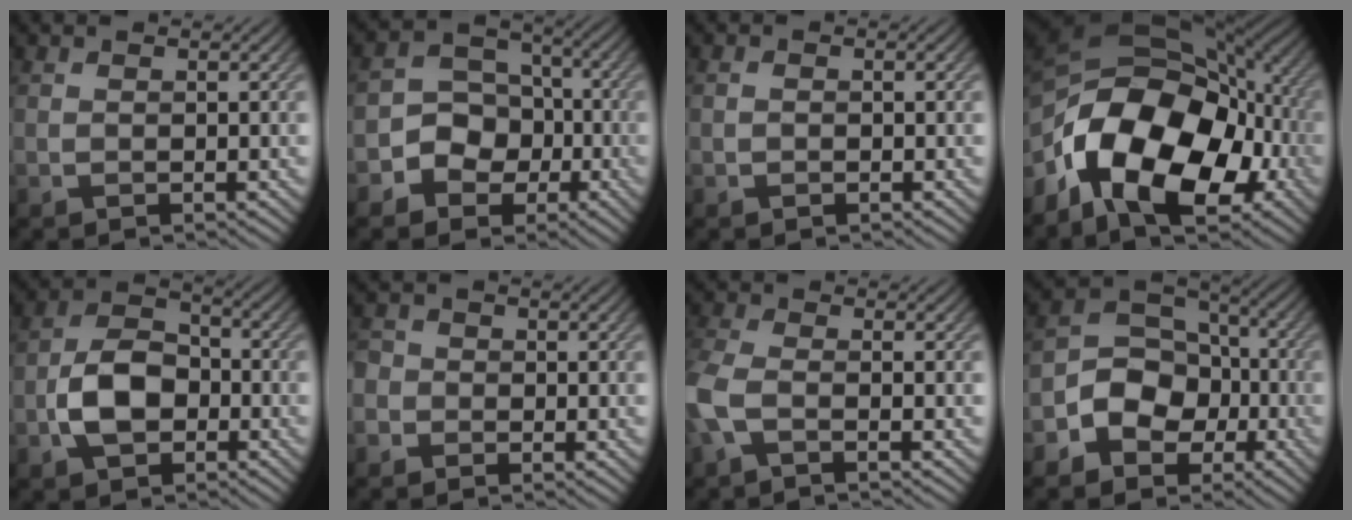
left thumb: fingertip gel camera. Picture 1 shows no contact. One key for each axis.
{"total": 7.3, "fx": -2.8, "fy": 6.3, "fz": 2.4, "tx": -0.046, "ty": -0.006, "tz": -0.083}
{"total": 0.9, "fx": -0.2, "fy": 0.7, "fz": 0.6, "tx": -0.010, "ty": -0.001, "tz": -0.004}
{"total": 19.0, "fx": -5.7, "fy": 11.9, "fz": 13.7, "tx": -0.246, "ty": -0.017, "tz": -0.099}
{"total": 7.2, "fx": -2.5, "fy": 4.7, "fz": 4.9, "tx": -0.100, "ty": 0.004, "tz": -0.055}
{"total": 2.9, "fx": -1.1, "fy": 2.7, "fz": 0.4, "tx": -0.010, "ty": 0.003, "tz": -0.038}
{"total": 4.8, "fx": -2.0, "fy": 2.1, "fz": 3.9, "tx": -0.110, "ty": -0.004, "tz": -0.055}
{"total": 8.8, "fx": -3.4, "fy": 6.9, "fz": 4.3, "tx": -0.087, "ty": -0.009, "tz": -0.082}